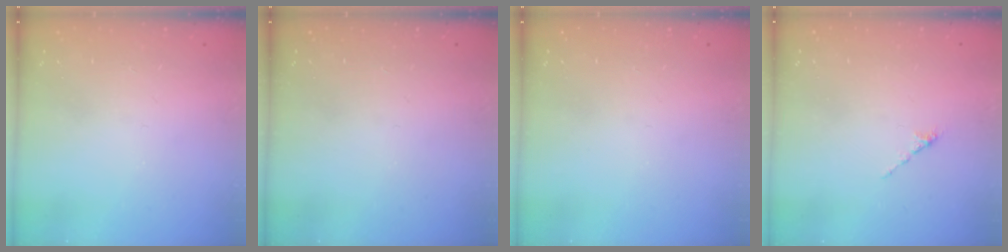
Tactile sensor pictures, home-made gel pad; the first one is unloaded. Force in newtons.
{"total": 0.0}
{"total": 0.0}
{"total": 0.0}